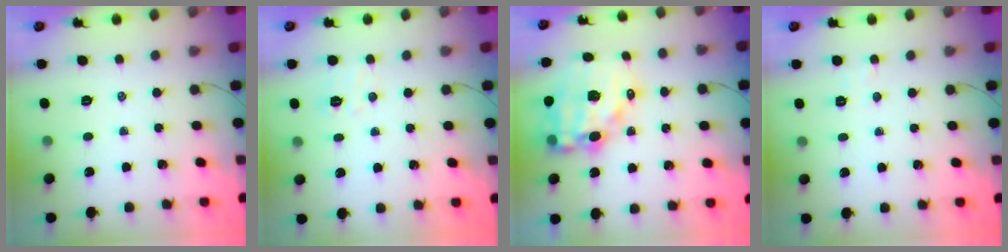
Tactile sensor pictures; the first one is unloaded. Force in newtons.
{"total": 4.9, "press": 4.8, "slide": 1.2}
{"total": 13.3, "press": 12.9, "slide": 3.1}
{"total": 2.5, "press": 2.4, "slide": 0.7}